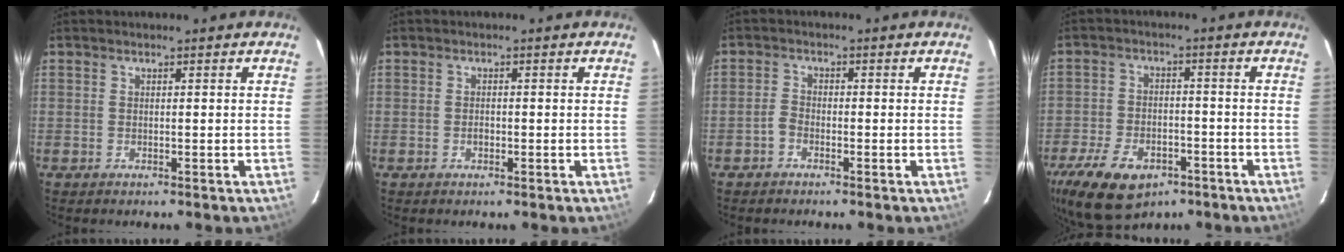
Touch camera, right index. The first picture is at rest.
{"total": 1.1, "force": [-0.4, 0.8, 0.6], "torque": [-0.010, 0.003, -0.006]}
{"total": 2.0, "force": [-1.5, 1.0, 0.8], "torque": [-0.018, 0.003, -0.033]}
{"total": 16.3, "force": [-9.9, 9.2, 9.1], "torque": [-0.218, -0.019, -0.159]}